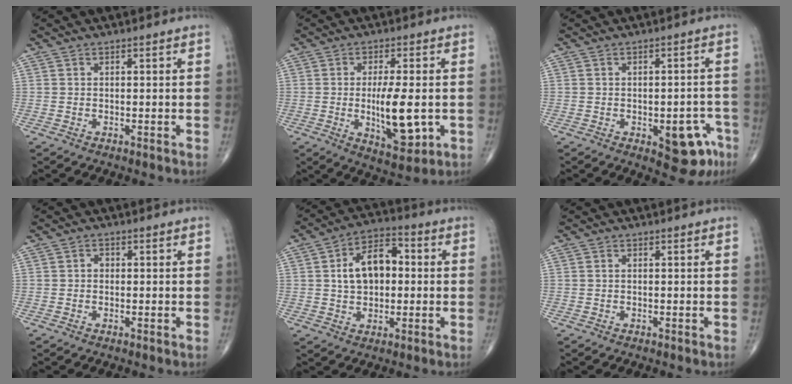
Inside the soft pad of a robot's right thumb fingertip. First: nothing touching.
{"total": 10.9, "force": [-1.3, 3.9, 10.1], "torque": [-0.160, -0.013, -0.009]}
{"total": 8.7, "force": [-3.8, 4.1, 6.7], "torque": [-0.051, 0.023, -0.036]}
{"total": 1.1, "force": [-0.1, 0.9, 0.6], "torque": [-0.003, 0.004, -0.005]}
{"total": 11.2, "force": [1.1, 7.1, 8.6], "torque": [-0.128, 0.022, 0.012]}
{"total": 0.0}